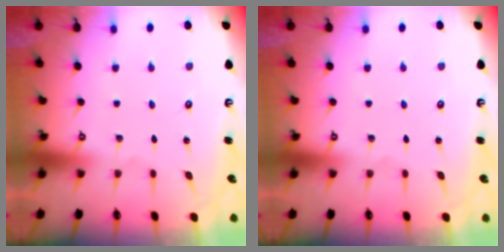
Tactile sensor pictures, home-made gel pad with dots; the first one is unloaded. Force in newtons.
{"total": 0.0}